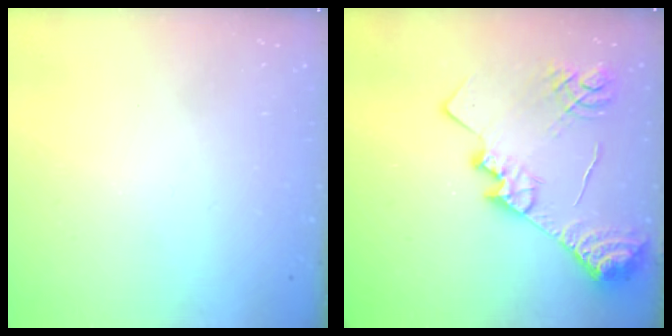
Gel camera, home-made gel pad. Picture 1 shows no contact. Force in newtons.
{"total": 18.4, "press": 18.3, "slide": 1.7}